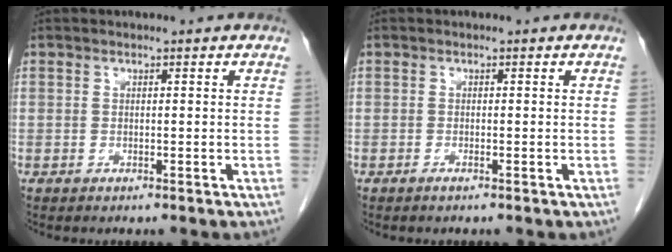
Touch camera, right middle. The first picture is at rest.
{"total": 0.7, "force": [-0.5, 0.0, 0.5], "torque": [-0.011, -0.001, -0.009]}